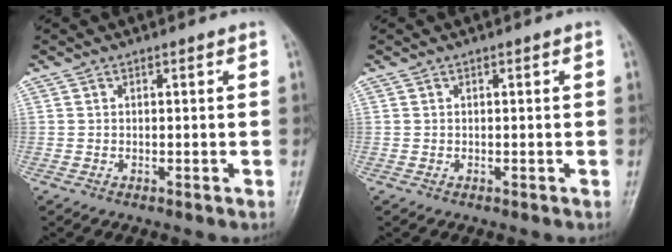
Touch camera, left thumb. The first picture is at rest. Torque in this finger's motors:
{"motor_torque": [-0.04, -0.03, -0.01, 0.01, 0.00]}